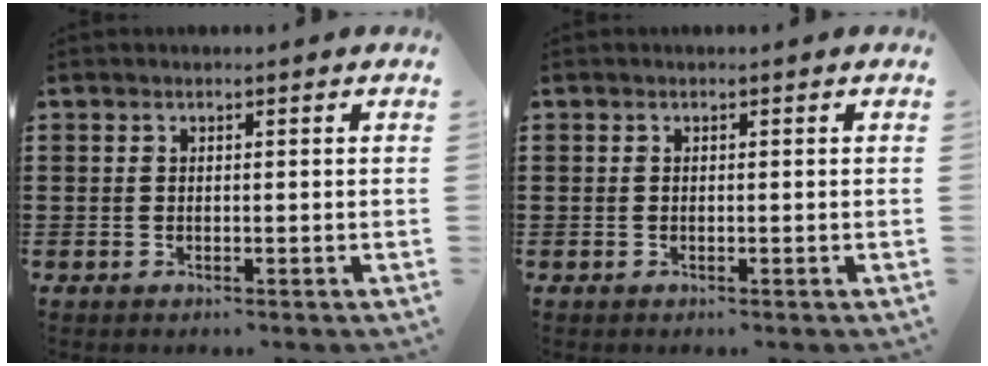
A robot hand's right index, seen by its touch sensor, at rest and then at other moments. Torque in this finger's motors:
{"motor_torque": [-0.27, 1.87, 0.00, -0.01]}